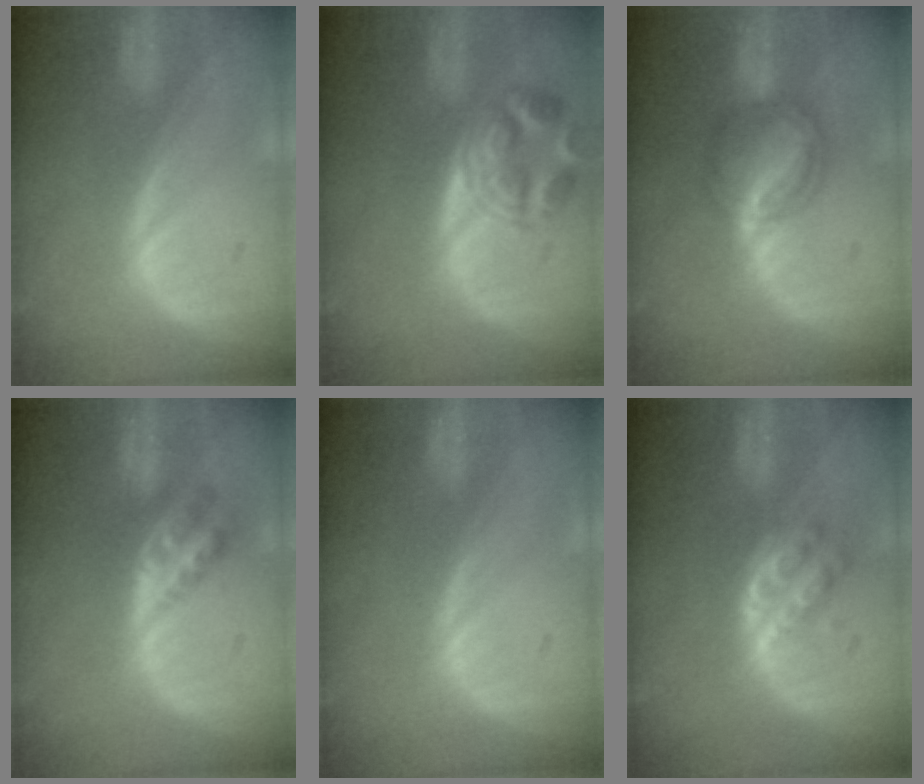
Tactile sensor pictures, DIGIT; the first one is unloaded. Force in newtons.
{"total": 6.2, "press": 6.1, "slide": 0.7}
{"total": 6.0, "press": 6.0, "slide": 0.3}
{"total": 4.5, "press": 4.0, "slide": 2.0}
{"total": 0.0}
{"total": 4.9, "press": 4.3, "slide": 2.3}